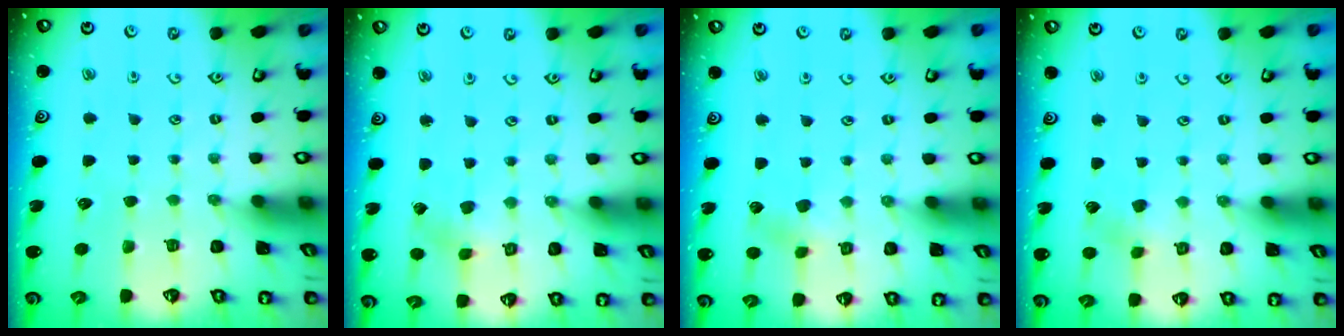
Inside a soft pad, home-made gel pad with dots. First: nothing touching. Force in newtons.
{"total": 2.1, "press": 2.1, "slide": 0.2}
{"total": 2.9, "press": 2.9, "slide": 0.4}
{"total": 2.9, "press": 2.8, "slide": 0.8}